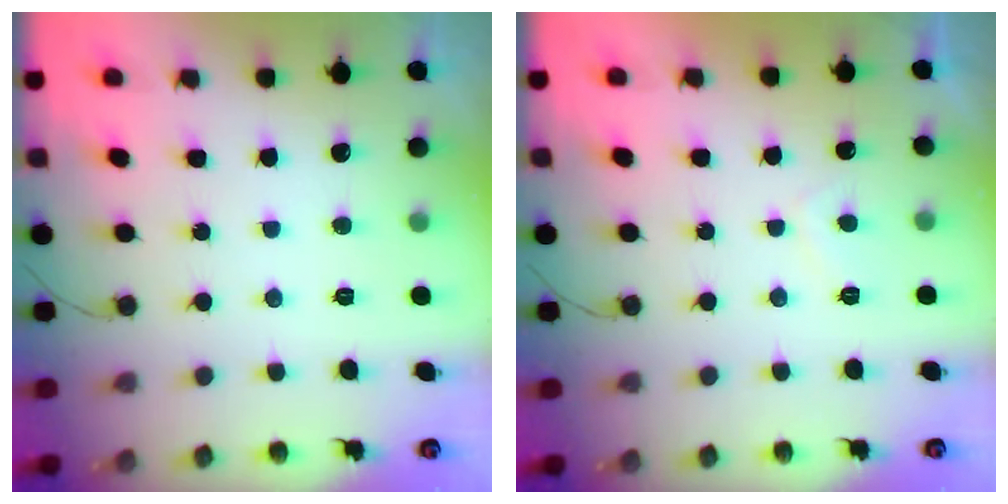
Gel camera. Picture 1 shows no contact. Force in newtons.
{"total": 1.5, "press": 1.3, "slide": 0.7}